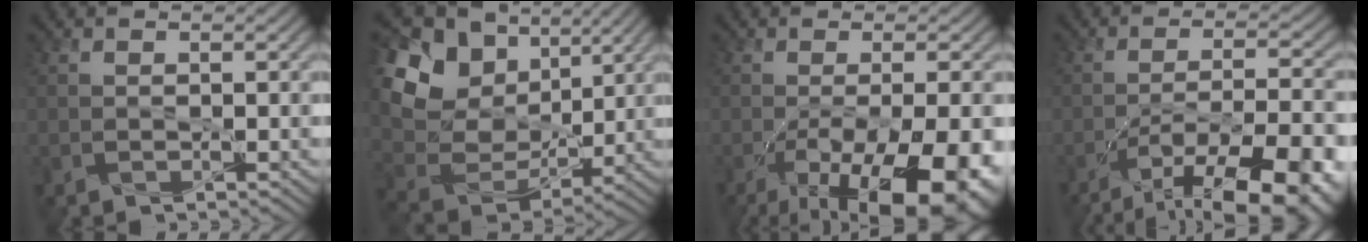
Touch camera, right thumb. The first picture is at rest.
{"total": 15.1, "force": [6.8, 10.7, 8.2], "torque": [-0.223, 0.030, 0.138]}
{"total": 14.2, "force": [-6.2, 4.9, 11.8], "torque": [-0.182, -0.041, -0.072]}
{"total": 16.0, "force": [-10.5, 4.9, 11.0], "torque": [-0.159, -0.018, -0.146]}